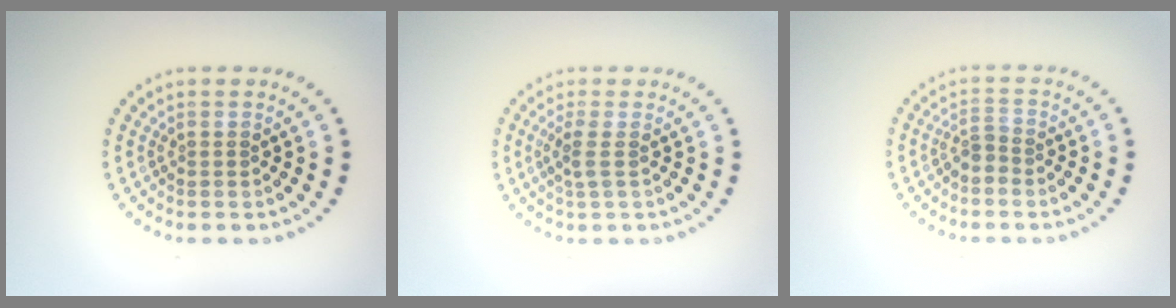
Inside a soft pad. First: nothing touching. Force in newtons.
{"total": 1.4, "press": 1.2, "slide": 0.8}
{"total": 1.7, "press": 1.2, "slide": 1.1}